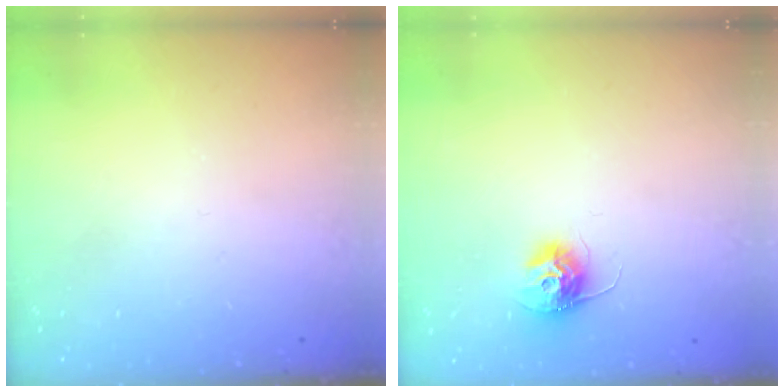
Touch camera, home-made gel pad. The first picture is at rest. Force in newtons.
{"total": 10.8, "press": 10.7, "slide": 0.6}